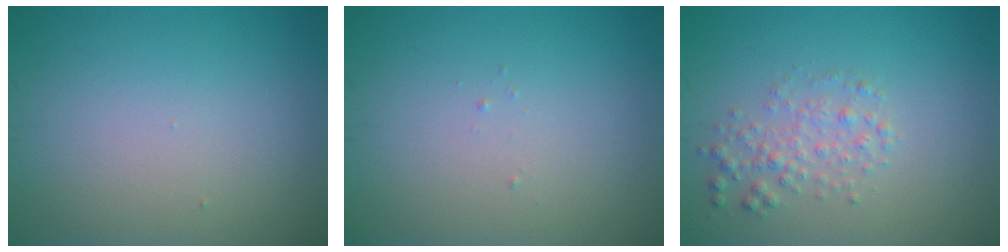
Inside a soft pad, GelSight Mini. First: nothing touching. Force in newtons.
{"total": 0.0}
{"total": 2.1, "press": 2.1, "slide": 0.0}